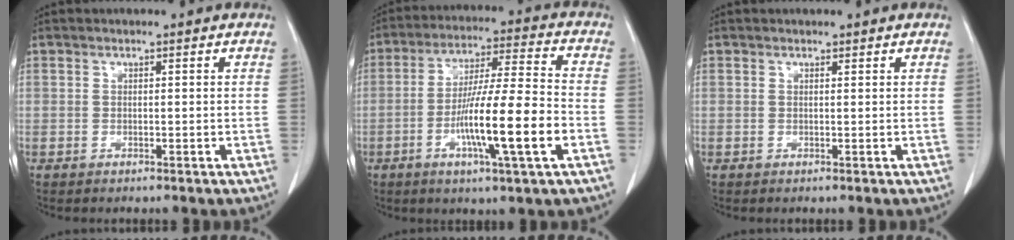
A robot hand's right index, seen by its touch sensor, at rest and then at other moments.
{"total": 14.3, "force": [-4.3, 0.1, 13.6], "torque": [-0.244, -0.008, -0.079]}
{"total": 0.0}